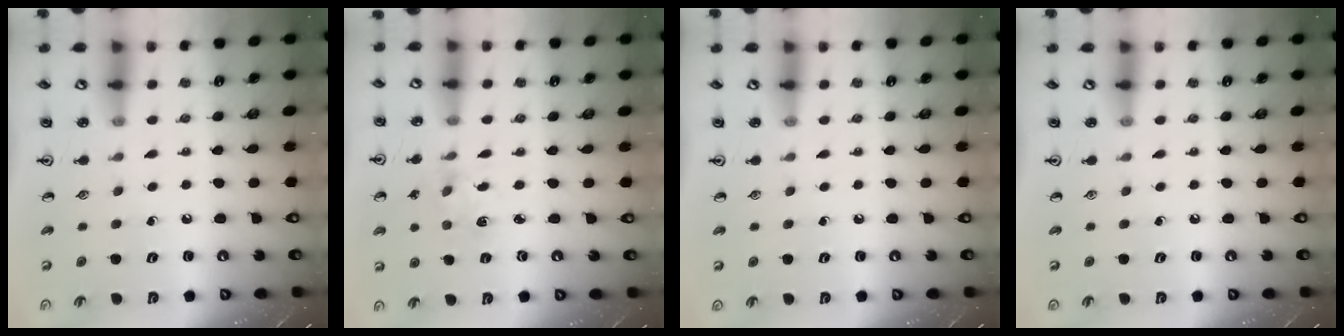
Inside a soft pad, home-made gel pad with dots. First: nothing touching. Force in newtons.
{"total": 2.0, "press": 2.0, "slide": 0.4}
{"total": 0.0}
{"total": 0.0}